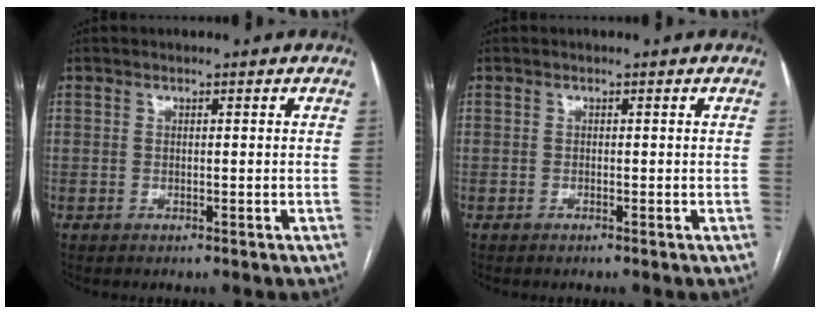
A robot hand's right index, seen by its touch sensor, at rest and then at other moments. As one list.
[{"total": 0.0}]